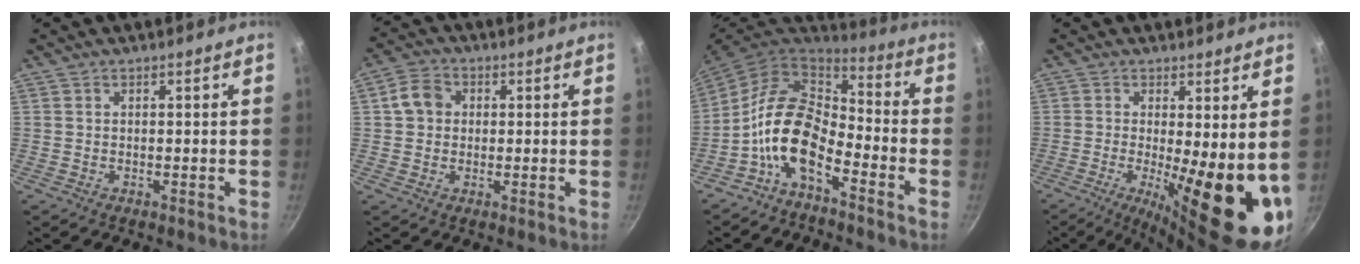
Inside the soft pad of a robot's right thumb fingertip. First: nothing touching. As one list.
[{"total": 5.4, "force": [0.7, 4.6, 2.8], "torque": [-0.031, 0.011, 0.002]}, {"total": 13.9, "force": [-5.9, 7.5, 10.1], "torque": [-0.176, 0.062, -0.130]}, {"total": 17.3, "force": [-1.5, 5.1, 16.5], "torque": [-0.209, -0.032, -0.014]}]